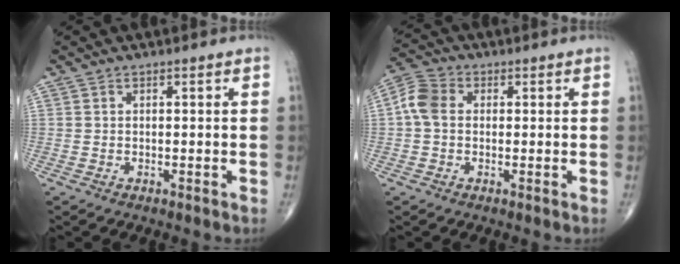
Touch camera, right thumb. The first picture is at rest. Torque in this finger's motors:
{"motor_torque": [0.01, 0.01, 0.16, -0.14, 0.00]}